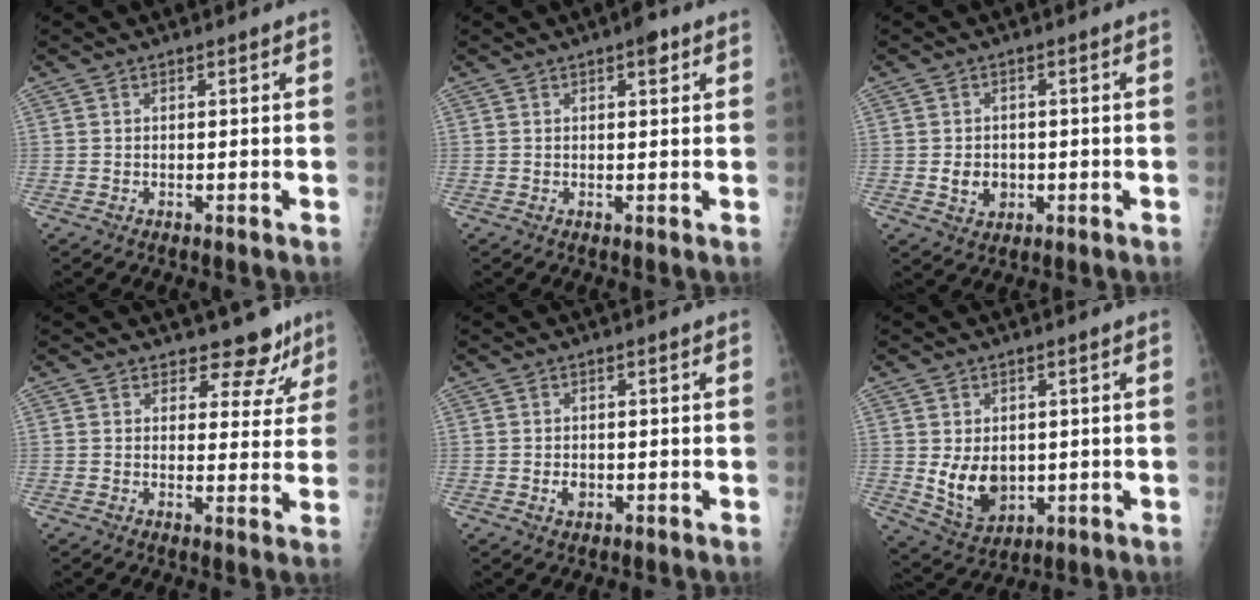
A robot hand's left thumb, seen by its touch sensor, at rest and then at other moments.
{"total": 2.6, "force": [1.4, 0.9, 1.9], "torque": [-0.019, -0.003, 0.017]}
{"total": 4.1, "force": [-0.5, 3.4, 2.2], "torque": [-0.022, 0.001, 0.000]}
{"total": 7.1, "force": [6.1, 3.5, 1.4], "torque": [0.017, -0.042, 0.067]}
{"total": 1.9, "force": [-0.3, 1.5, 1.2], "torque": [-0.014, 0.000, -0.001]}
{"total": 8.2, "force": [0.2, 6.1, 5.5], "torque": [-0.070, -0.019, 0.025]}